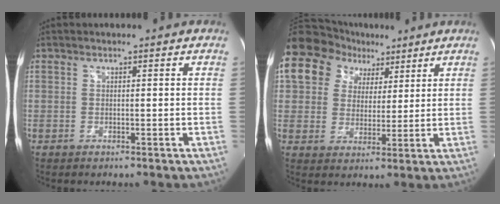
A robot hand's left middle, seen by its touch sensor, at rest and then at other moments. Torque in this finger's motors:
{"motor_torque": [0.94, -0.79, 0.32, 0.14]}